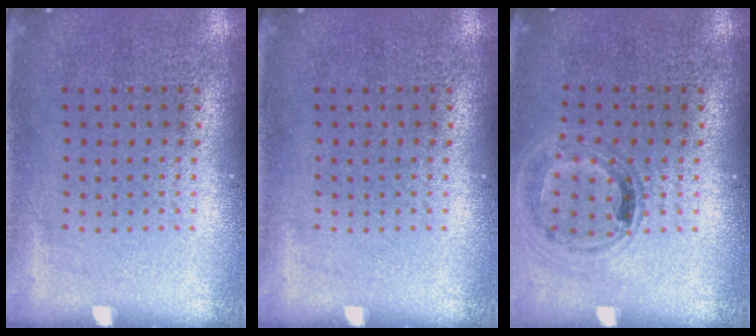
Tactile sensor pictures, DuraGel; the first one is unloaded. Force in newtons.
{"total": 0.0}
{"total": 1.0, "press": 1.0, "slide": 0.1}